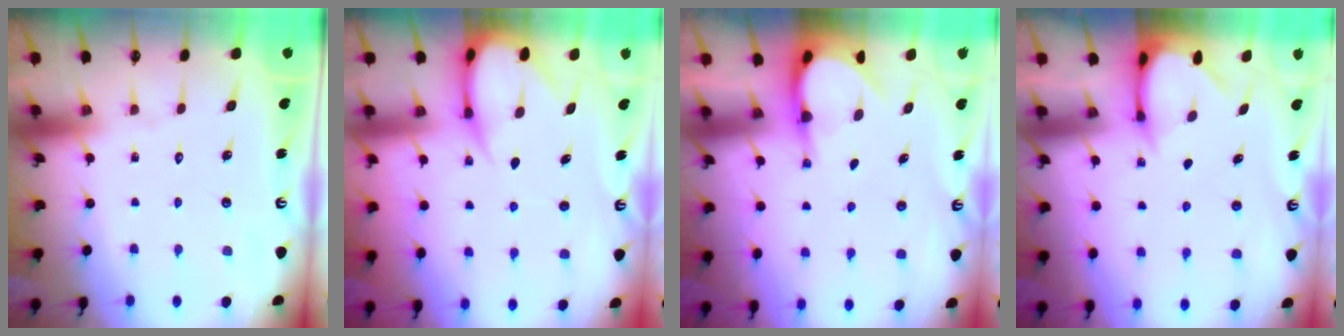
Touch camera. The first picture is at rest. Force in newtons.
{"total": 6.8, "press": 6.7, "slide": 0.8}
{"total": 4.8, "press": 4.8, "slide": 0.1}
{"total": 3.4, "press": 3.3, "slide": 0.3}